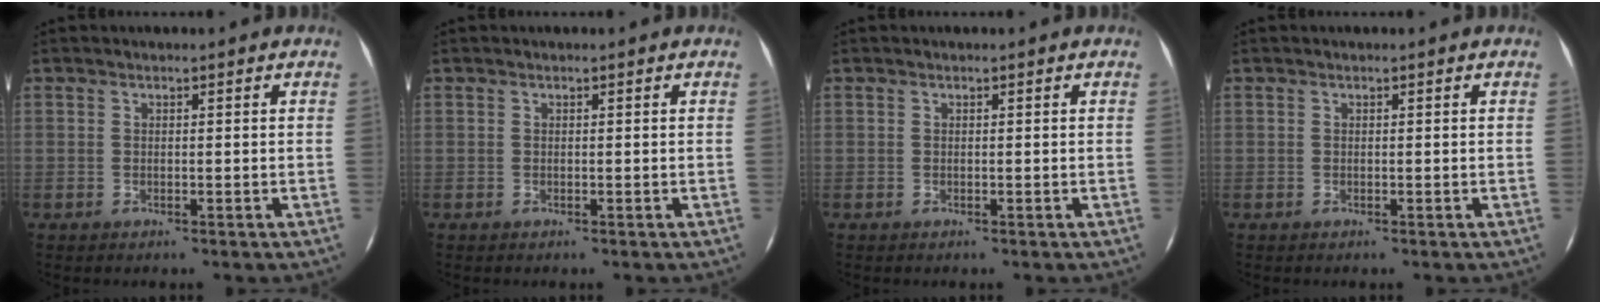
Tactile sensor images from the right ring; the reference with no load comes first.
{"total": 0.0}
{"total": 0.0}
{"total": 0.0}